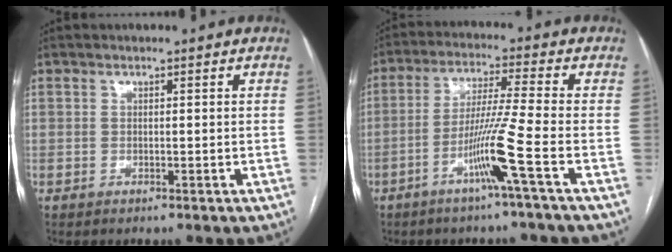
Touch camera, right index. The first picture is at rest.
{"total": 8.7, "force": [-3.9, -2.1, 7.5], "torque": [-0.147, -0.007, -0.080]}